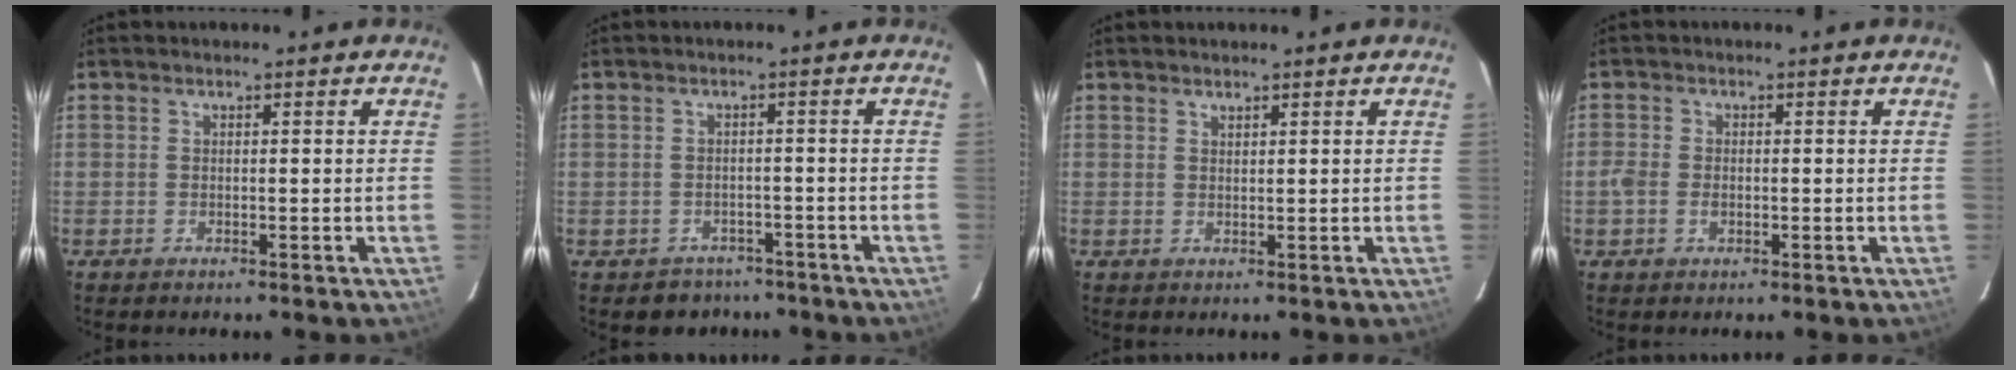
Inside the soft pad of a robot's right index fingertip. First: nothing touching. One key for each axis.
{"total": 5.4, "fx": -3.8, "fy": 3.8, "fz": 0.2, "tx": -0.010, "ty": 0.030, "tz": -0.048}
{"total": 0.9, "fx": 0.8, "fy": 0.2, "fz": 0.2, "tx": -0.004, "ty": 0.002, "tz": 0.015}
{"total": 2.8, "fx": -0.9, "fy": 1.9, "fz": 1.8, "tx": -0.041, "ty": 0.002, "tz": -0.017}